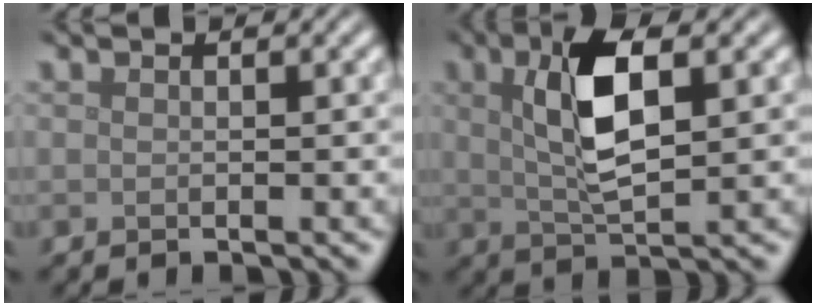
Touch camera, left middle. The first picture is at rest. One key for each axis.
{"total": 6.3, "fx": 1.6, "fy": 2.2, "fz": 5.7, "tx": -0.110, "ty": 0.008, "tz": 0.028}